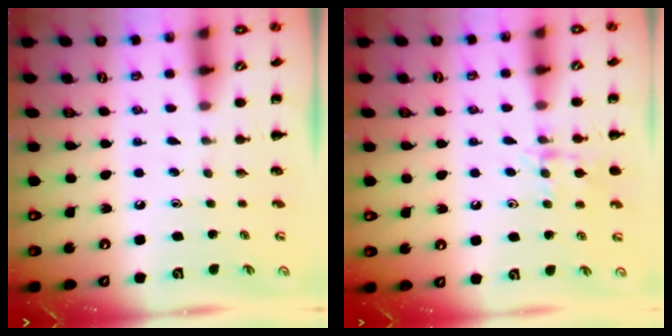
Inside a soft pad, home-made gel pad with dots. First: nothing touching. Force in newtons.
{"total": 9.6, "press": 9.6, "slide": 0.7}